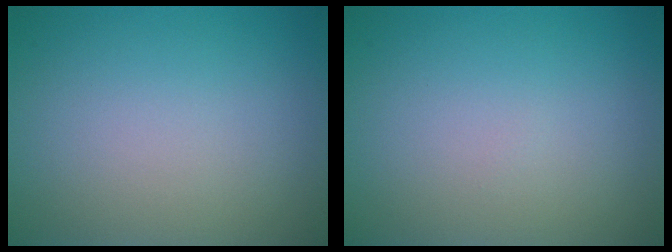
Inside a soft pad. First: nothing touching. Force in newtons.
{"total": 0.0}